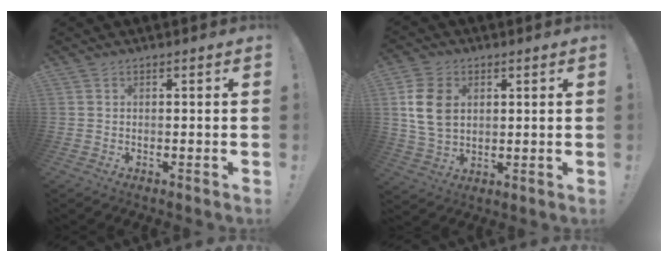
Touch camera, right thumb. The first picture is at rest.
{"total": 12.2, "force": [2.5, 8.9, 7.9], "torque": [-0.148, 0.002, 0.050]}